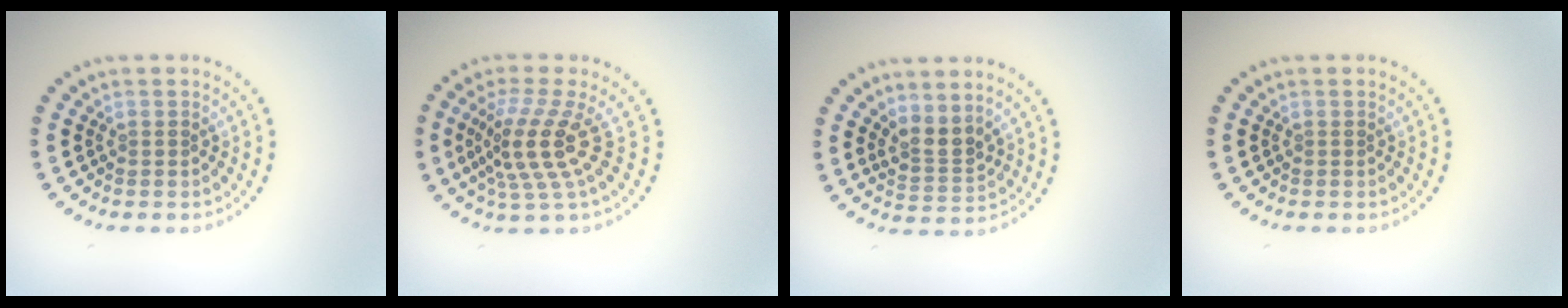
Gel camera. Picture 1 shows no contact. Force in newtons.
{"total": 4.5, "press": 3.1, "slide": 3.3}
{"total": 2.5, "press": 1.9, "slide": 1.6}
{"total": 0.0}